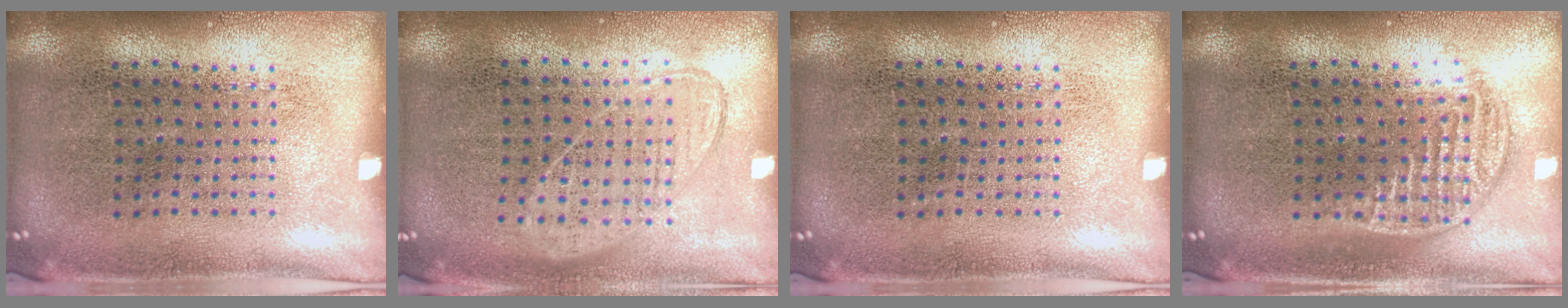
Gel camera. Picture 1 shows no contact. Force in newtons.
{"total": 0.9, "press": 0.8, "slide": 0.4}
{"total": 0.0}
{"total": 1.3, "press": 1.1, "slide": 0.7}